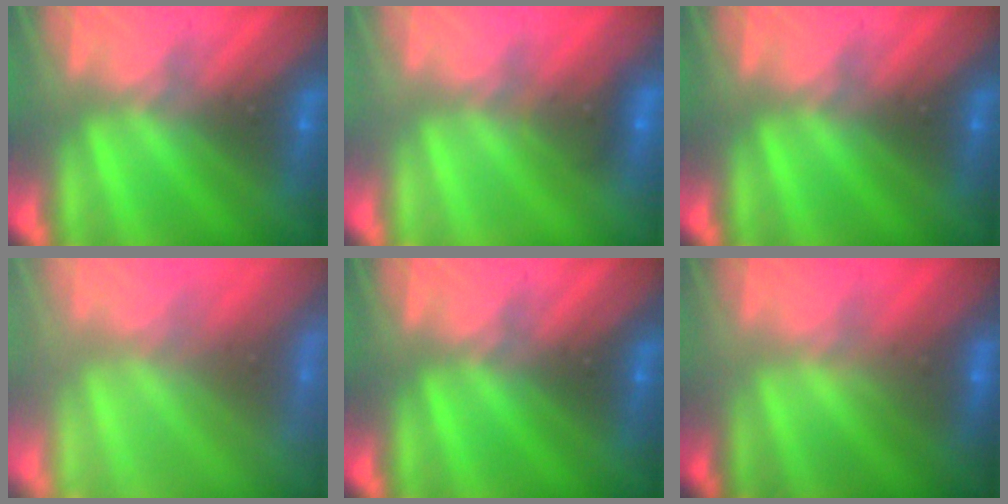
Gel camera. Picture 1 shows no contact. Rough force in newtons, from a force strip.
{"total": 1.8}
{"total": 0.0}
{"total": 8.0}
{"total": 0.0}
{"total": 2.1}